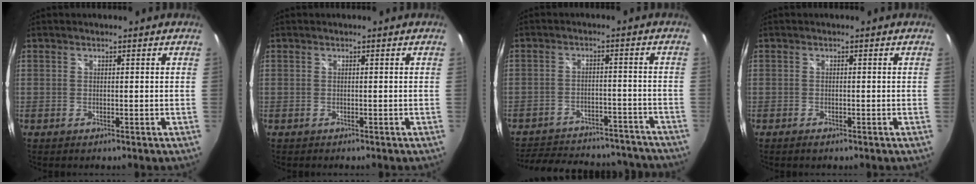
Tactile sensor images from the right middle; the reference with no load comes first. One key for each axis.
{"total": 0.0}
{"total": 24.4, "fx": -21.3, "fy": 8.3, "fz": 8.6, "tx": -0.180, "ty": 0.027, "tz": -0.260}
{"total": 1.3, "fx": -1.0, "fy": 0.5, "fz": 0.8, "tx": -0.015, "ty": -0.005, "tz": -0.019}